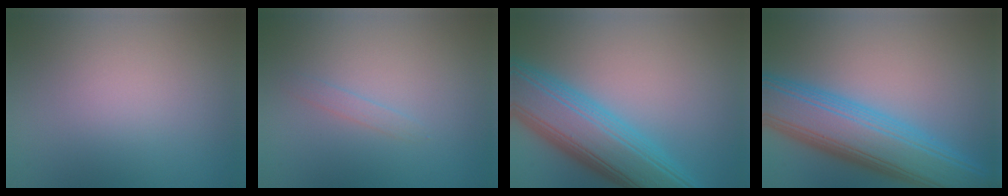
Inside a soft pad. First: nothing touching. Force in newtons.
{"total": 0.8, "press": 0.8, "slide": 0.1}
{"total": 9.9, "press": 9.9, "slide": 0.2}
{"total": 10.0, "press": 10.0, "slide": 0.3}